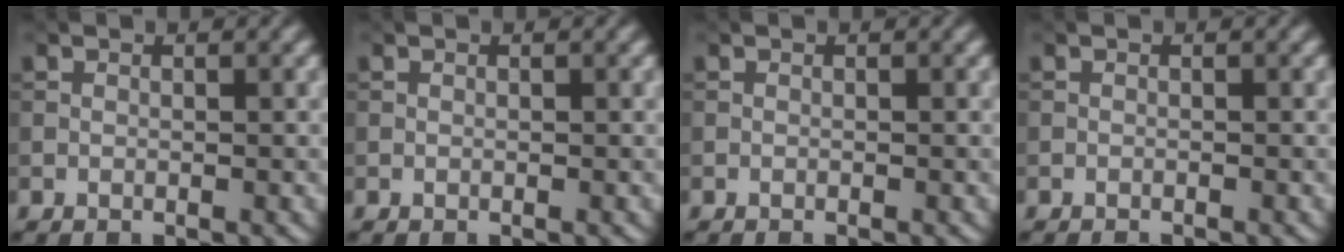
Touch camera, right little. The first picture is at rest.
{"total": 0.0}
{"total": 0.0}
{"total": 0.6, "force": [-0.6, 0.1, 0.2], "torque": [0.002, 0.000, -0.011]}